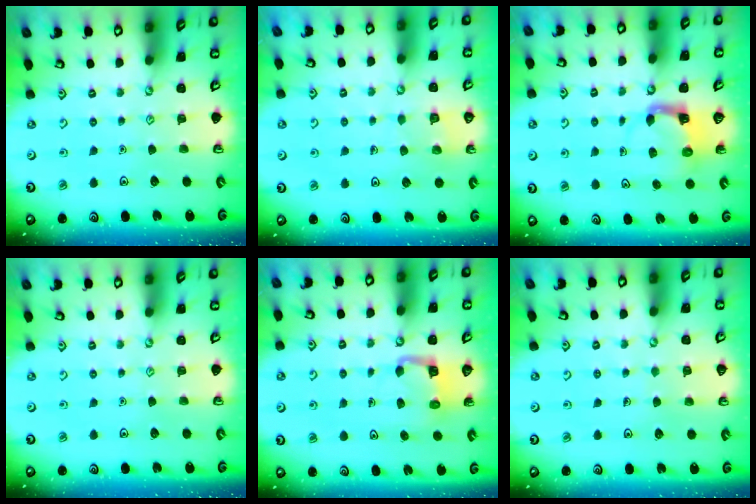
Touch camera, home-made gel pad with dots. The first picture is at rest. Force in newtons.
{"total": 2.5, "press": 2.5, "slide": 0.1}
{"total": 3.9, "press": 3.9, "slide": 0.7}
{"total": 0.0}
{"total": 4.2, "press": 4.2, "slide": 0.2}
{"total": 3.5, "press": 3.5, "slide": 0.2}